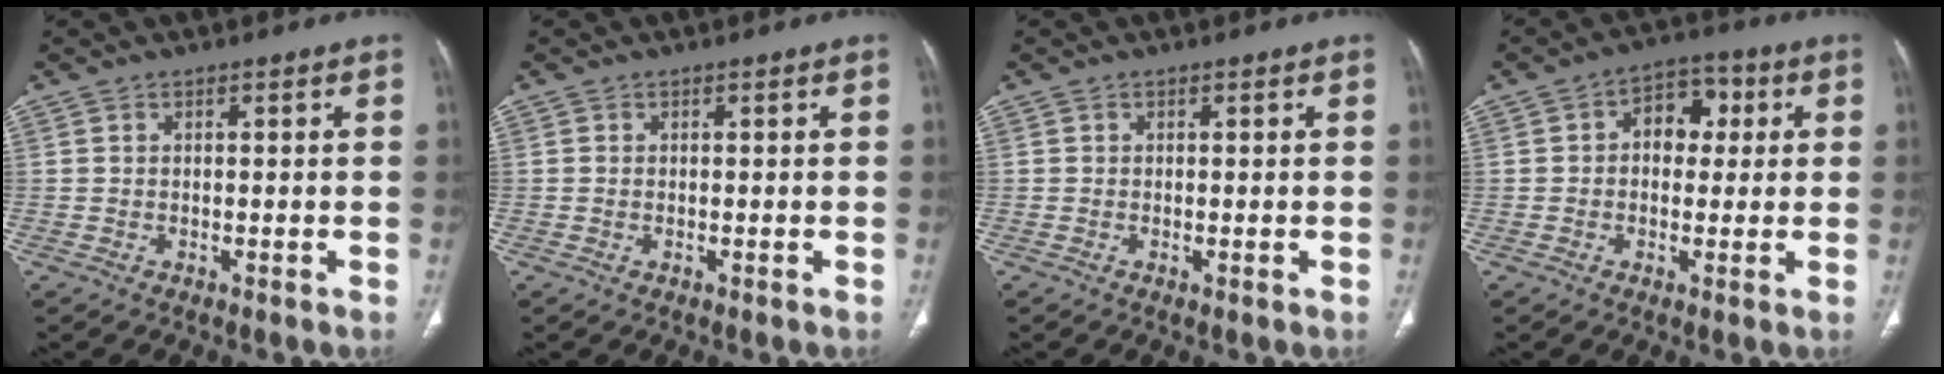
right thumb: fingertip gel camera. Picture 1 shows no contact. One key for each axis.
{"total": 0.0}
{"total": 0.0}
{"total": 7.8, "fx": 1.5, "fy": 5.6, "fz": 5.3, "tx": -0.037, "ty": 0.016, "tz": 0.014}